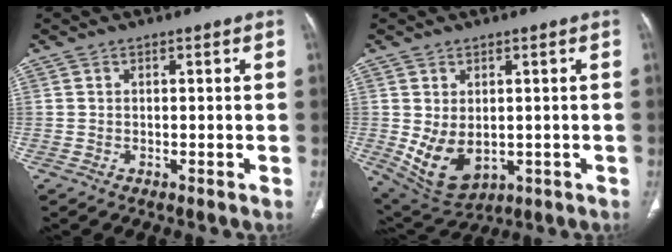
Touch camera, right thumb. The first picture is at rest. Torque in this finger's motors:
{"motor_torque": [-0.34, 0.74, 0.59, 0.65, 0.27]}